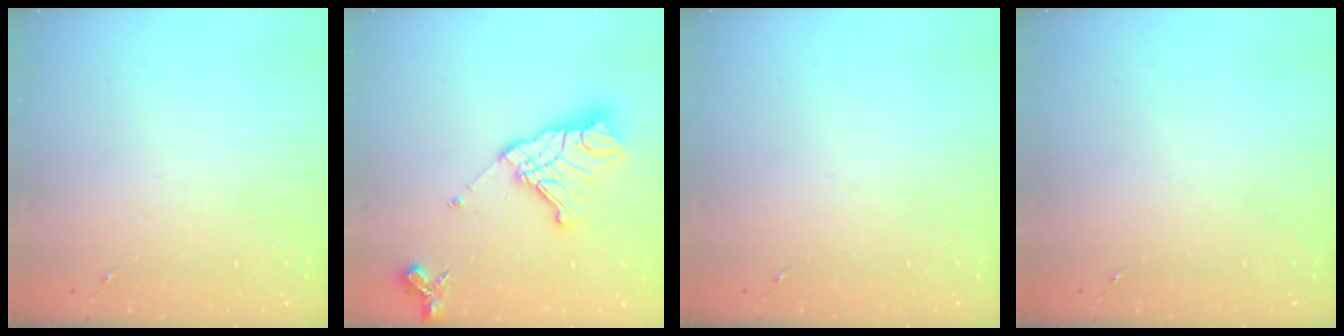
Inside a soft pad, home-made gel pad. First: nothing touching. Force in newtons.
{"total": 17.5, "press": 17.3, "slide": 2.0}
{"total": 0.0}
{"total": 0.0}